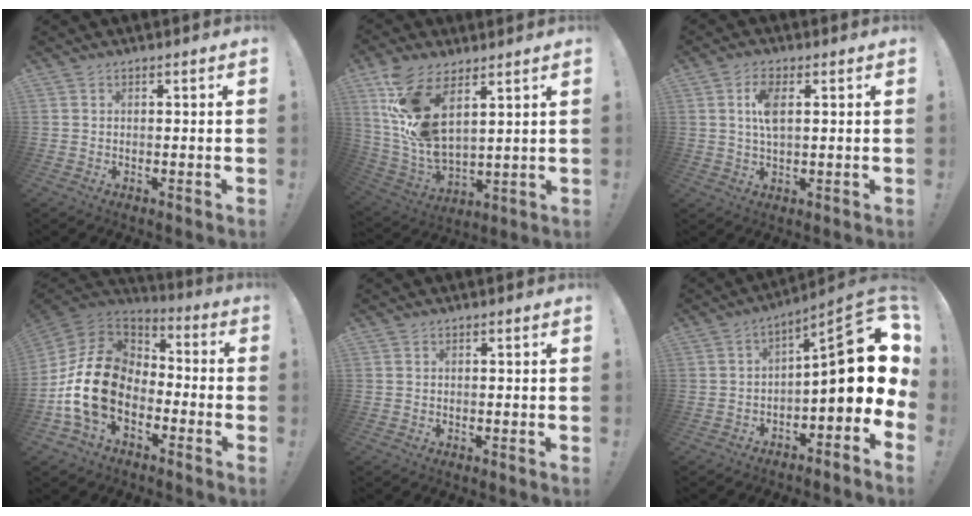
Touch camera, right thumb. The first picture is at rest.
{"total": 14.9, "force": [8.4, 6.5, 10.5], "torque": [-0.207, -0.063, 0.151]}
{"total": 6.7, "force": [1.6, 2.9, 5.8], "torque": [-0.109, 0.000, 0.023]}
{"total": 18.4, "force": [-4.3, 12.4, 12.8], "torque": [-0.256, 0.031, -0.068]}
{"total": 0.0}
{"total": 15.7, "force": [0.3, 4.7, 15.0], "torque": [-0.201, -0.004, 0.003]}